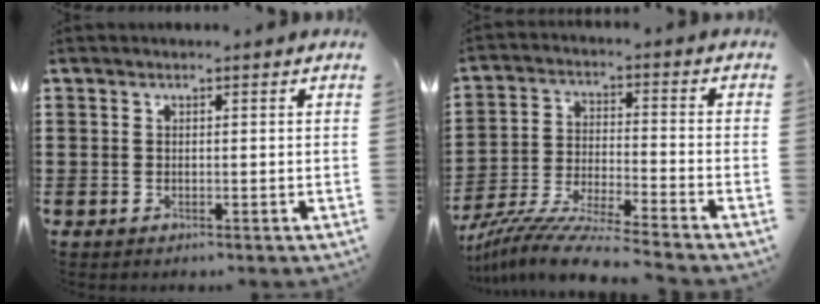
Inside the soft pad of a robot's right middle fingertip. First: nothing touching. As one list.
[{"total": 8.8, "force": [-8.3, -0.4, 2.9], "torque": [-0.059, -0.002, -0.166]}]